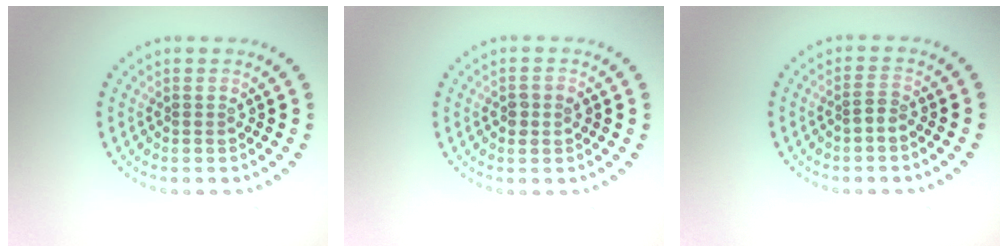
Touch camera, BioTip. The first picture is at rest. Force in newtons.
{"total": 1.4, "press": 1.4, "slide": 0.1}
{"total": 1.2, "press": 1.0, "slide": 0.6}